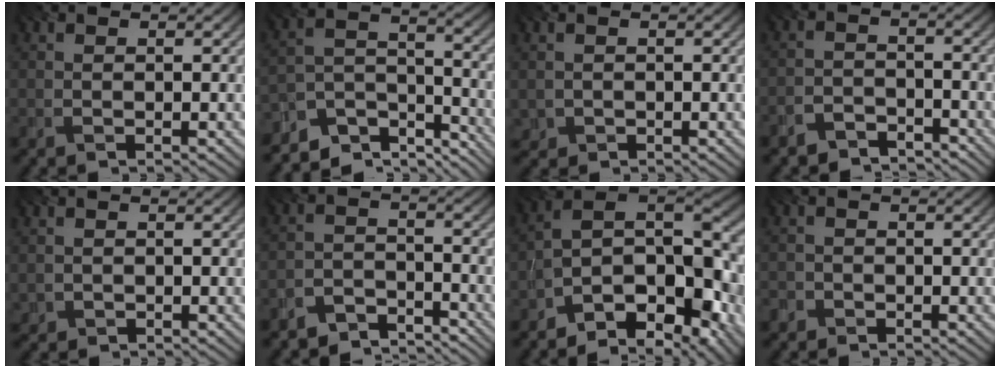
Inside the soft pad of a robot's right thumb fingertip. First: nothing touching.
{"total": 9.3, "force": [-7.9, 3.6, 3.4], "torque": [-0.069, -0.006, -0.146]}
{"total": 1.2, "force": [-0.2, 1.1, 0.1], "torque": [-0.002, -0.009, -0.005]}
{"total": 4.3, "force": [-3.9, 1.5, 1.0], "torque": [-0.012, 0.000, -0.079]}
{"total": 0.8, "force": [0.0, 0.8, 0.2], "torque": [-0.007, -0.007, 0.003]}
{"total": 5.5, "force": [-5.1, 1.7, 1.3], "torque": [-0.020, -0.003, -0.101]}
{"total": 13.4, "force": [-7.6, 6.1, 9.3], "torque": [-0.142, 0.002, -0.133]}
{"total": 1.5, "force": [-1.1, 1.1, 0.2], "torque": [0.000, -0.001, -0.026]}